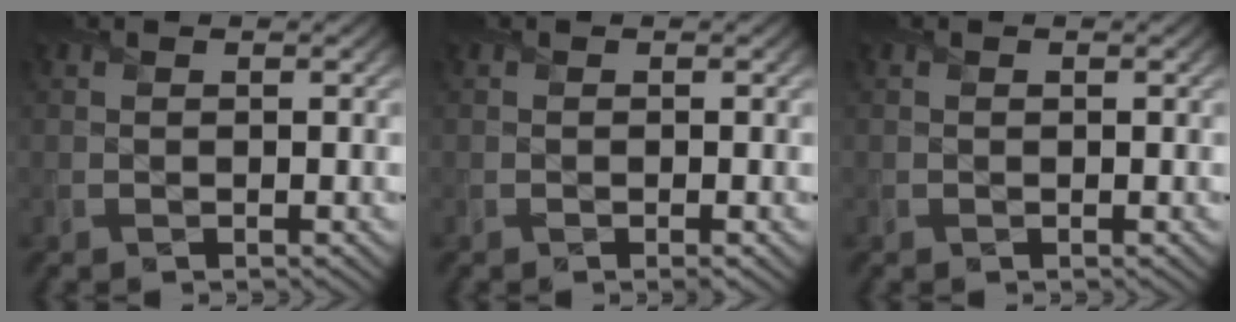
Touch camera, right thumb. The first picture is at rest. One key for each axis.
{"total": 0.6, "fx": -0.3, "fy": 0.1, "fz": 0.5, "tx": -0.008, "ty": -0.003, "tz": -0.004}
{"total": 0.0}